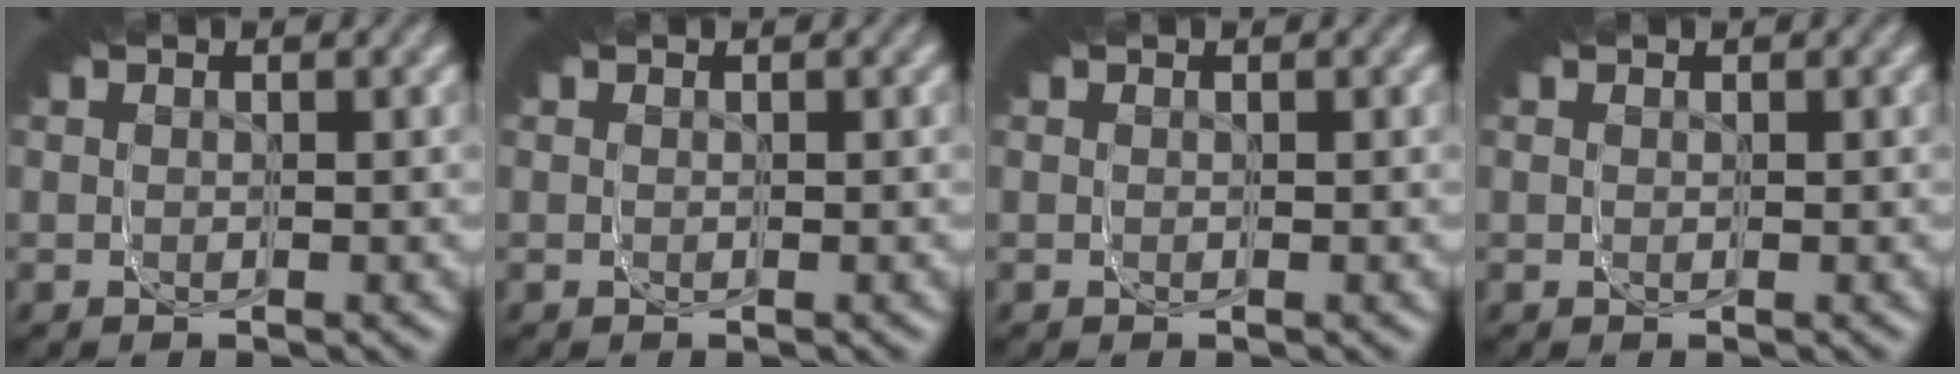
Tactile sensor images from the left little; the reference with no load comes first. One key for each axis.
{"total": 0.0}
{"total": 0.0}
{"total": 0.0}